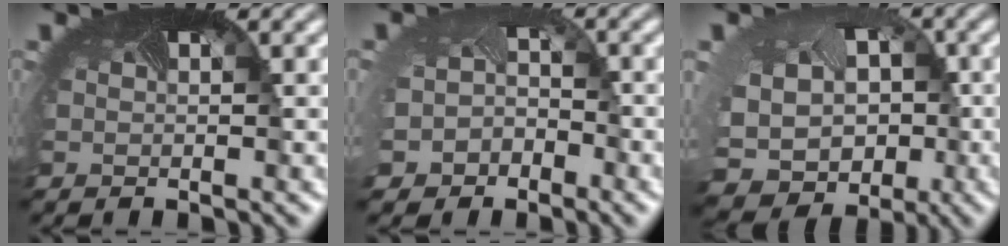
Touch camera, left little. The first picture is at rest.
{"total": 3.4, "force": [-2.3, 2.4, 0.5], "torque": [-0.011, -0.020, -0.035]}
{"total": 11.3, "force": [-2.5, 9.4, 5.9], "torque": [-0.131, -0.041, -0.030]}